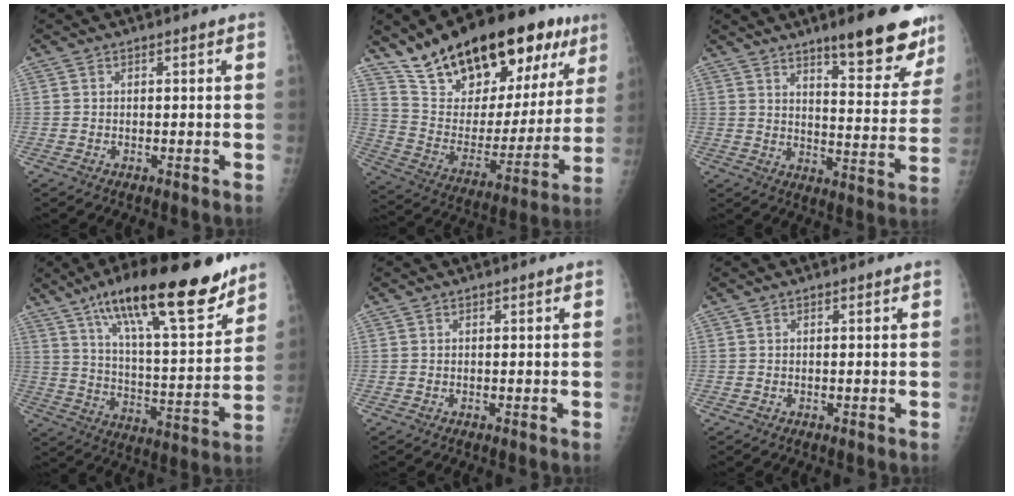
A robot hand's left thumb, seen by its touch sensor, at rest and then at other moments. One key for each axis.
{"total": 29.4, "fx": 18.0, "fy": 12.4, "fz": 19.7, "tx": -0.271, "ty": -0.037, "tz": 0.293}
{"total": 16.3, "fx": 11.5, "fy": 4.0, "fz": 10.8, "tx": -0.095, "ty": -0.073, "tz": 0.162}
{"total": 24.7, "fx": 16.2, "fy": 6.5, "fz": 17.5, "tx": -0.252, "ty": -0.061, "tz": 0.264}
{"total": 0.0}
{"total": 0.0}